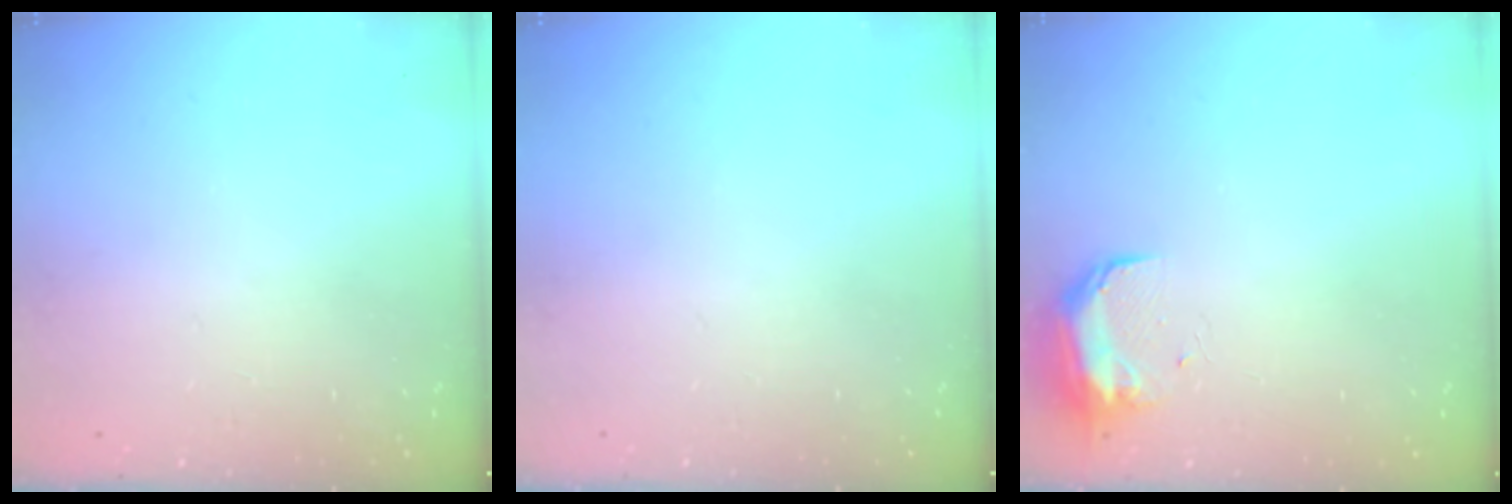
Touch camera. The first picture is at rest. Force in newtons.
{"total": 0.0}
{"total": 9.2, "press": 9.2, "slide": 0.7}